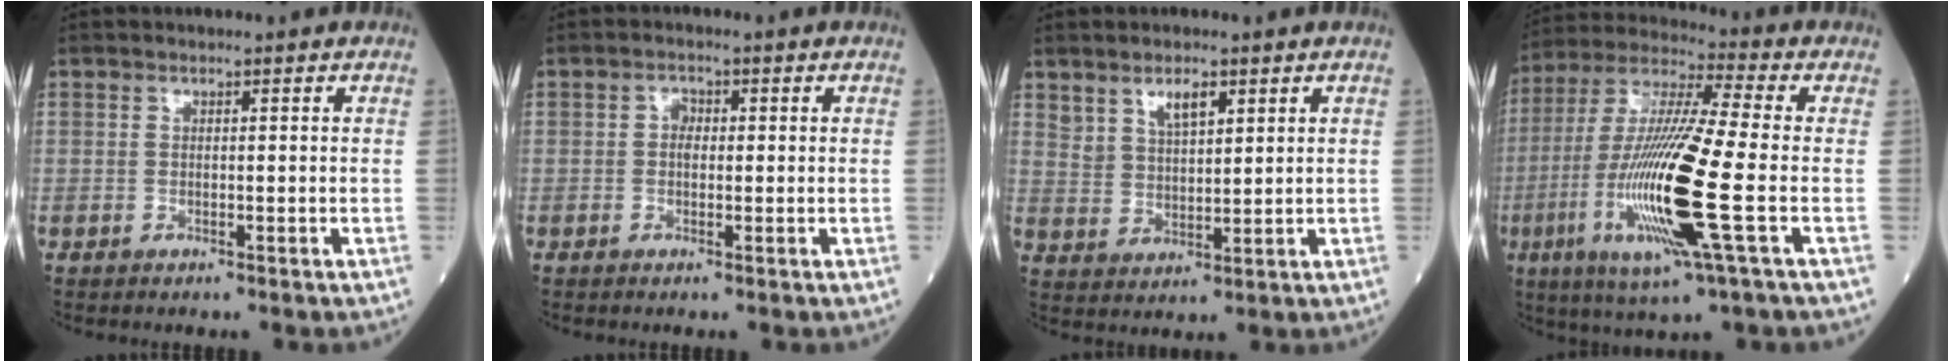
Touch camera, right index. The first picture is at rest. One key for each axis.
{"total": 1.6, "fx": 0.1, "fy": 1.2, "fz": 1.1, "tx": -0.017, "ty": 0.005, "tz": -0.001}
{"total": 4.7, "fx": 2.9, "fy": 1.9, "fz": 3.2, "tx": -0.064, "ty": 0.003, "tz": 0.059}
{"total": 19.0, "fx": -4.4, "fy": 0.7, "fz": 18.4, "tx": -0.390, "ty": -0.019, "tz": -0.088}